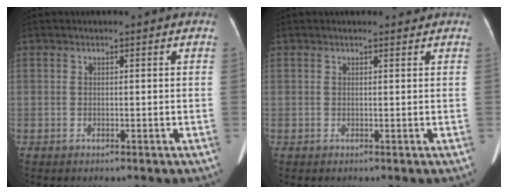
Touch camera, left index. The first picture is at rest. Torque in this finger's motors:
{"motor_torque": [0.29, -0.04, -0.03, 0.01]}